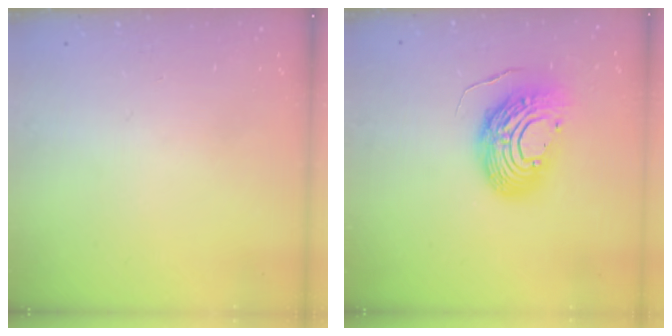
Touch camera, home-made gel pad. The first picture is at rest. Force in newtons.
{"total": 13.8, "press": 13.8, "slide": 1.1}